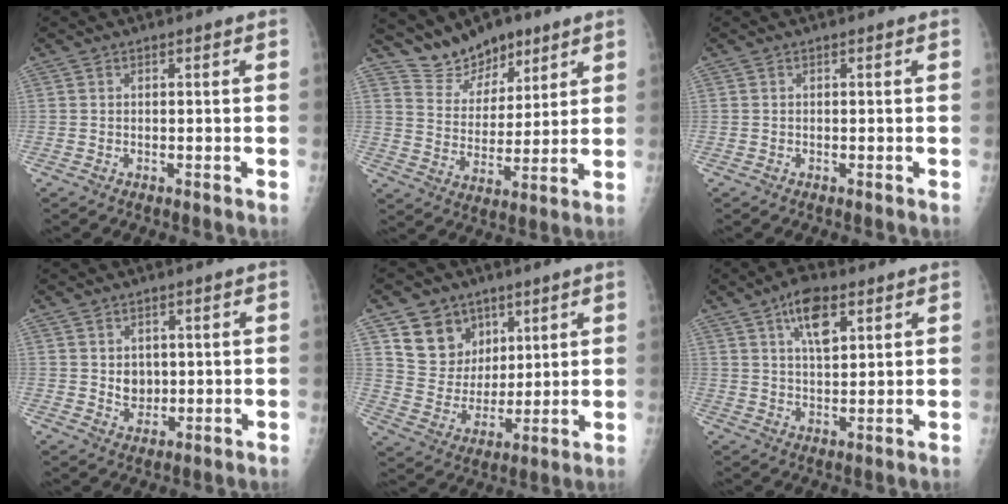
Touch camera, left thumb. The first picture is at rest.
{"total": 9.6, "force": [7.8, 4.9, 2.9], "torque": [-0.018, -0.050, 0.145]}
{"total": 0.0}
{"total": 3.7, "force": [0.5, 3.1, 2.0], "torque": [-0.012, -0.007, 0.017]}
{"total": 12.3, "force": [6.6, 9.8, 3.6], "torque": [-0.024, -0.037, 0.130]}
{"total": 8.1, "force": [4.1, 3.7, 5.9], "torque": [-0.087, -0.014, 0.068]}